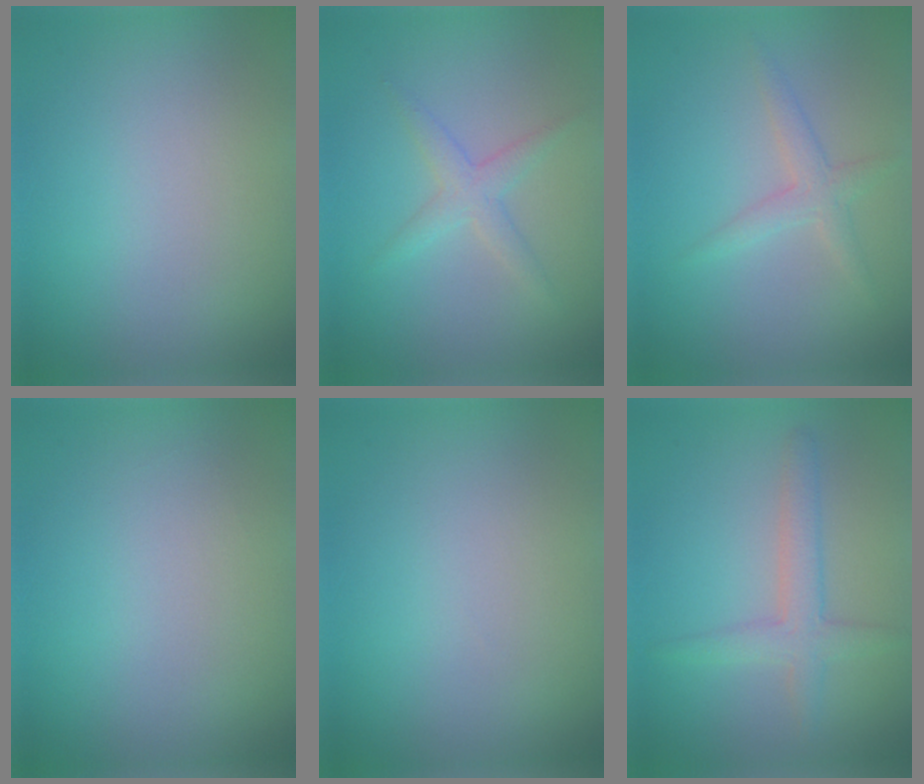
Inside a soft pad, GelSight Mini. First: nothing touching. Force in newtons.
{"total": 2.0, "press": 2.0, "slide": 0.0}
{"total": 2.0, "press": 2.0, "slide": 0.1}
{"total": 0.0}
{"total": 0.0}
{"total": 2.9, "press": 2.9, "slide": 0.2}